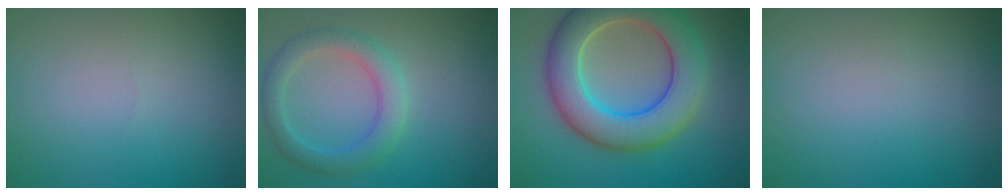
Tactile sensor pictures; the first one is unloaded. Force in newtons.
{"total": 3.3, "press": 3.3, "slide": 0.1}
{"total": 9.0, "press": 9.0, "slide": 0.5}
{"total": 0.0}